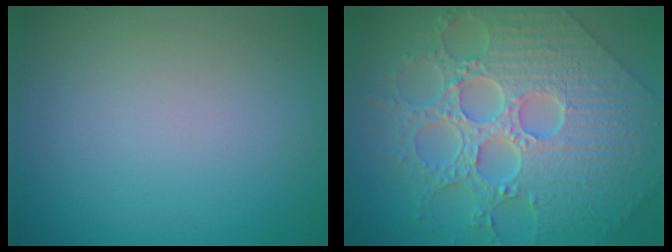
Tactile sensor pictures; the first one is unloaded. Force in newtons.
{"total": 9.3, "press": 7.0, "slide": 6.1}